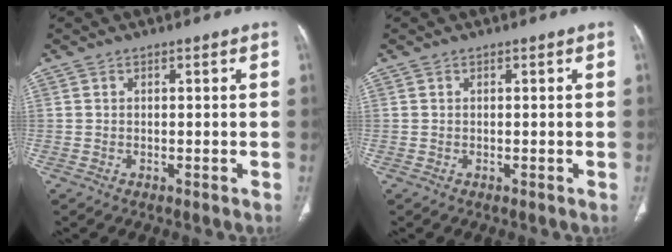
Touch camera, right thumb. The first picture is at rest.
{"total": 0.0}